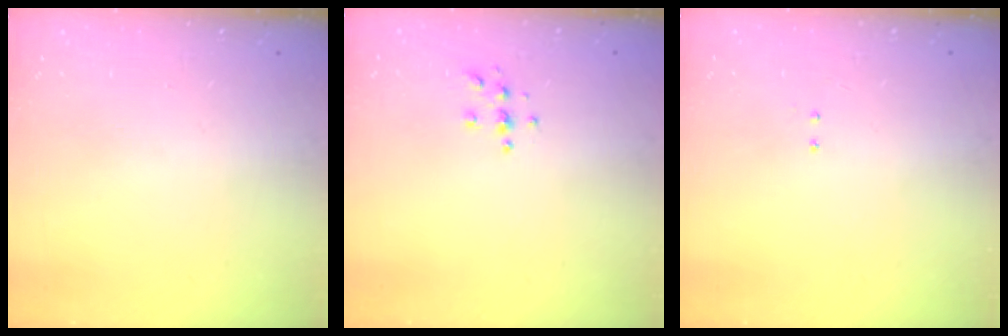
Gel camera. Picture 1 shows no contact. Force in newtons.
{"total": 5.0, "press": 5.0, "slide": 0.4}
{"total": 2.0, "press": 2.0, "slide": 0.4}